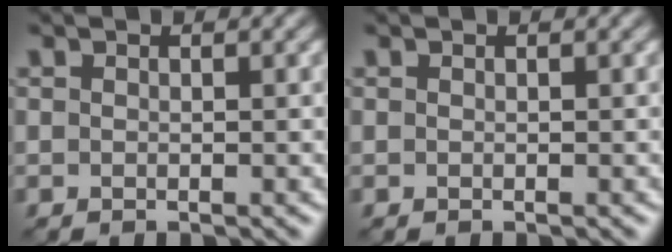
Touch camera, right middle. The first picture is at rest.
{"total": 0.0}